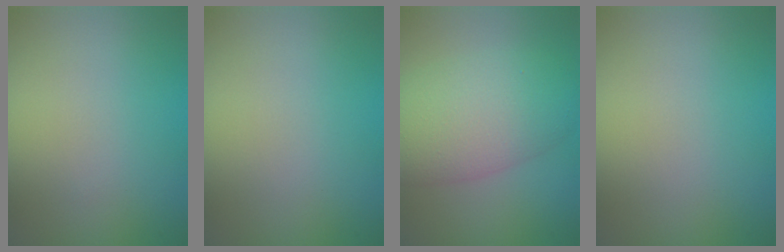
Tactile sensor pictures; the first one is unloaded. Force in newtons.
{"total": 0.0}
{"total": 7.4, "press": 7.4, "slide": 0.3}
{"total": 0.0}